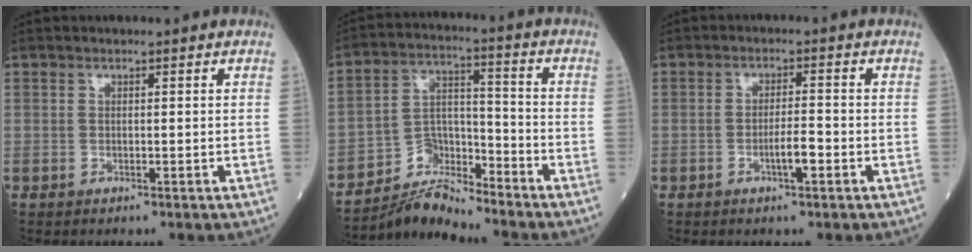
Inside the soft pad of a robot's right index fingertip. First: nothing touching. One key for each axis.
{"total": 7.4, "fx": -7.3, "fy": 1.1, "fz": 0.1, "tx": -0.005, "ty": 0.023, "tz": -0.138}
{"total": 3.3, "fx": -1.4, "fy": 0.4, "fz": 3.0, "tx": -0.051, "ty": 0.001, "tz": -0.024}